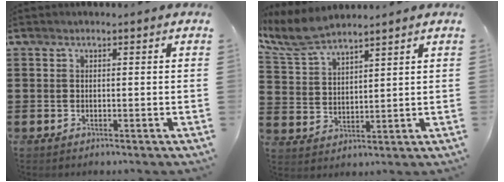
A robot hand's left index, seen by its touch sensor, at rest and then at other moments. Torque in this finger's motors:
{"motor_torque": [2.14, 0.00, 0.78, 0.16]}